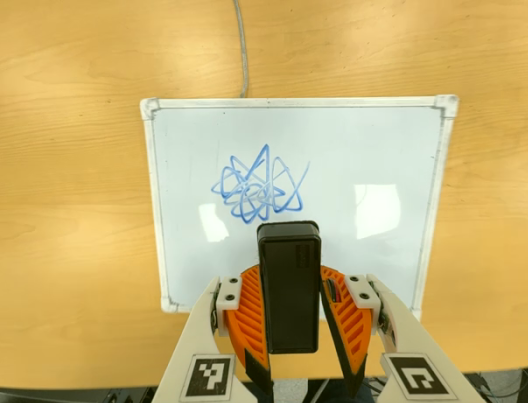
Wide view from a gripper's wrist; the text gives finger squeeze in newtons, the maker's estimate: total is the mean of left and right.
{"total": 5.8, "left": 5.6, "right": 6.0}